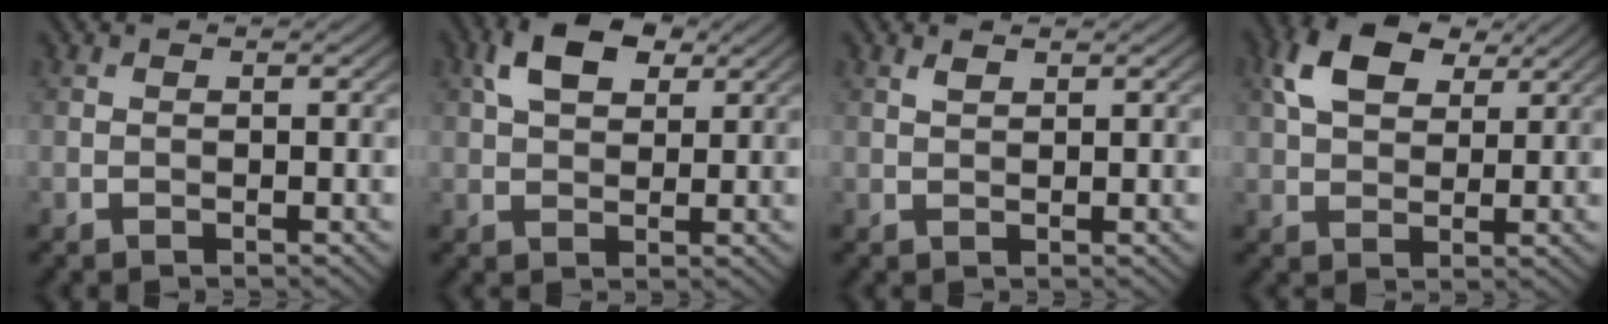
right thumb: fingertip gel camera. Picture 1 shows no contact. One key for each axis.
{"total": 6.3, "fx": 2.8, "fy": 3.7, "fz": 4.3, "tx": -0.085, "ty": 0.007, "tz": 0.047}
{"total": 1.0, "fx": 0.8, "fy": 0.3, "fz": 0.6, "tx": -0.018, "ty": 0.001, "tz": 0.016}
{"total": 8.1, "fx": 3.8, "fy": 4.8, "fz": 5.3, "tx": -0.116, "ty": 0.010, "tz": 0.070}